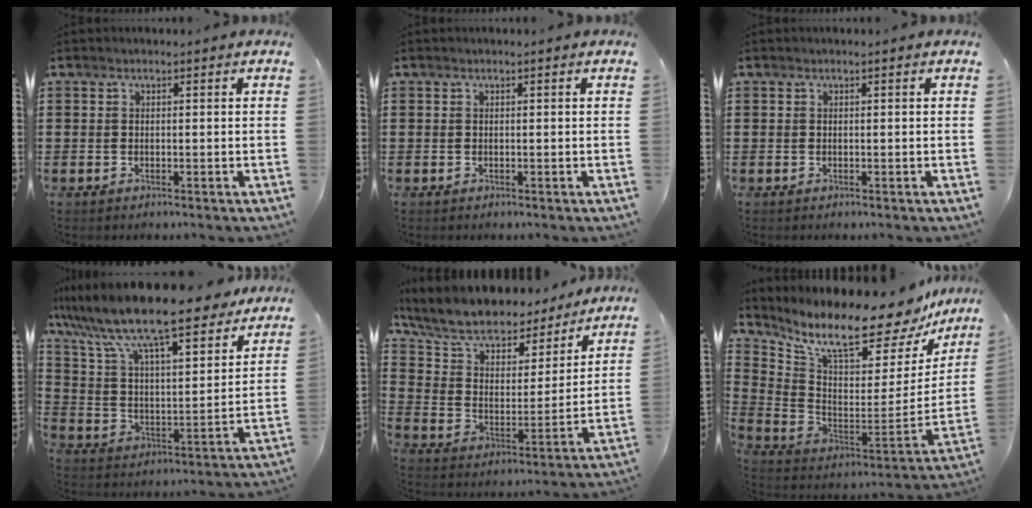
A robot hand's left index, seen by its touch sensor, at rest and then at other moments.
{"total": 0.0}
{"total": 0.0}
{"total": 12.2, "force": [10.5, 0.8, 6.1], "torque": [-0.159, -0.065, 0.178]}
{"total": 8.9, "force": [7.6, 3.1, 3.2], "torque": [-0.100, -0.048, 0.132]}
{"total": 11.8, "force": [9.8, 2.0, 6.2], "torque": [-0.140, -0.084, 0.162]}